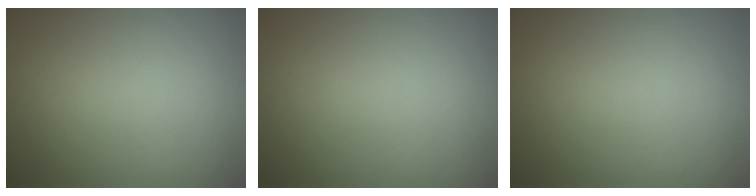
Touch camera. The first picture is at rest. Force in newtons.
{"total": 0.0}
{"total": 0.0}